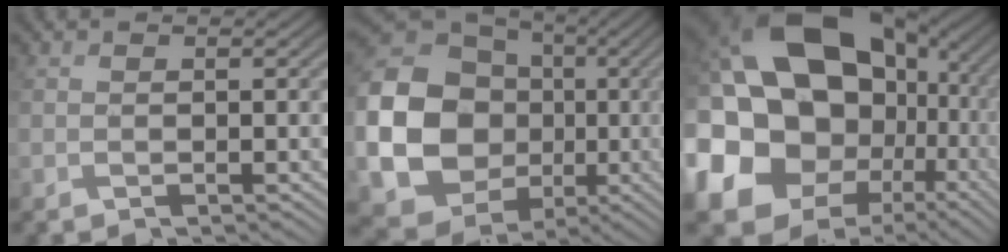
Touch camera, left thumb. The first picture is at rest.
{"total": 19.6, "force": [-0.5, 17.2, 9.3], "torque": [-0.251, -0.023, -0.005]}
{"total": 21.5, "force": [1.9, 16.9, 13.2], "torque": [-0.322, 0.004, 0.050]}